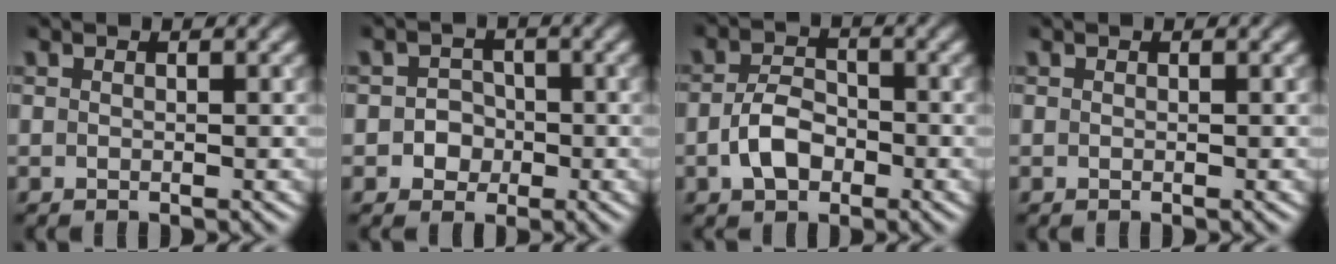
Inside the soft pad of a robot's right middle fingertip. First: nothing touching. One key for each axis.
{"total": 2.3, "fx": -0.5, "fy": 2.1, "fz": 0.6, "tx": 0.015, "ty": 0.000, "tz": -0.021}
{"total": 3.5, "fx": -1.3, "fy": 2.3, "fz": 2.3, "tx": -0.044, "ty": 0.004, "tz": -0.026}
{"total": 0.0}